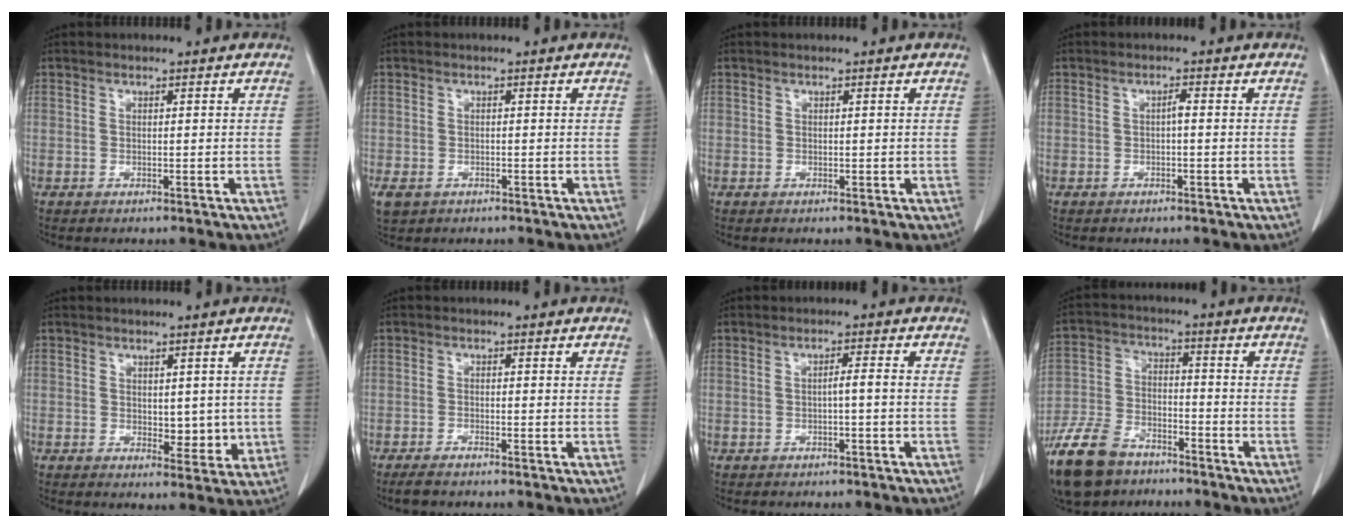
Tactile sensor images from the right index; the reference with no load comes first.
{"total": 2.9, "force": [-1.4, 2.3, 1.0], "torque": [-0.021, -0.002, -0.017]}
{"total": 0.0}
{"total": 1.0, "force": [-0.1, 0.2, 1.0], "torque": [-0.016, 0.003, -0.002]}
{"total": 4.1, "force": [0.2, 2.4, 3.4], "torque": [-0.033, -0.008, 0.012]}
{"total": 2.6, "force": [-2.2, 0.4, 1.3], "torque": [-0.024, -0.005, -0.035]}
{"total": 1.7, "force": [-0.5, -0.1, 1.7], "torque": [-0.025, 0.003, -0.007]}
{"total": 13.3, "force": [-9.8, 6.7, 6.1], "torque": [-0.136, -0.009, -0.180]}